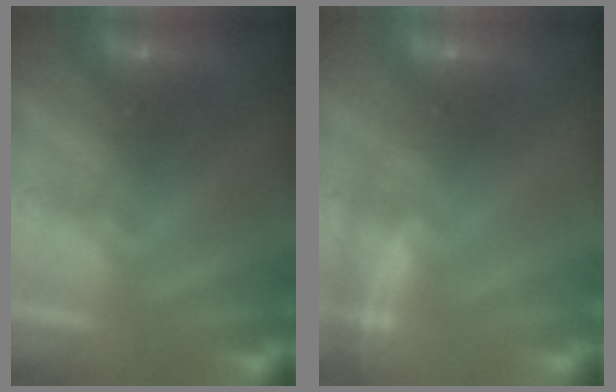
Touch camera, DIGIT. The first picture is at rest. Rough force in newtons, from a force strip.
{"total": 1.6}